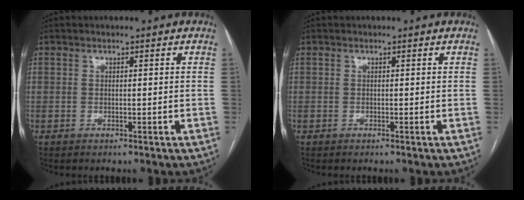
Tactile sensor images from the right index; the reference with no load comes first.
{"total": 0.0}